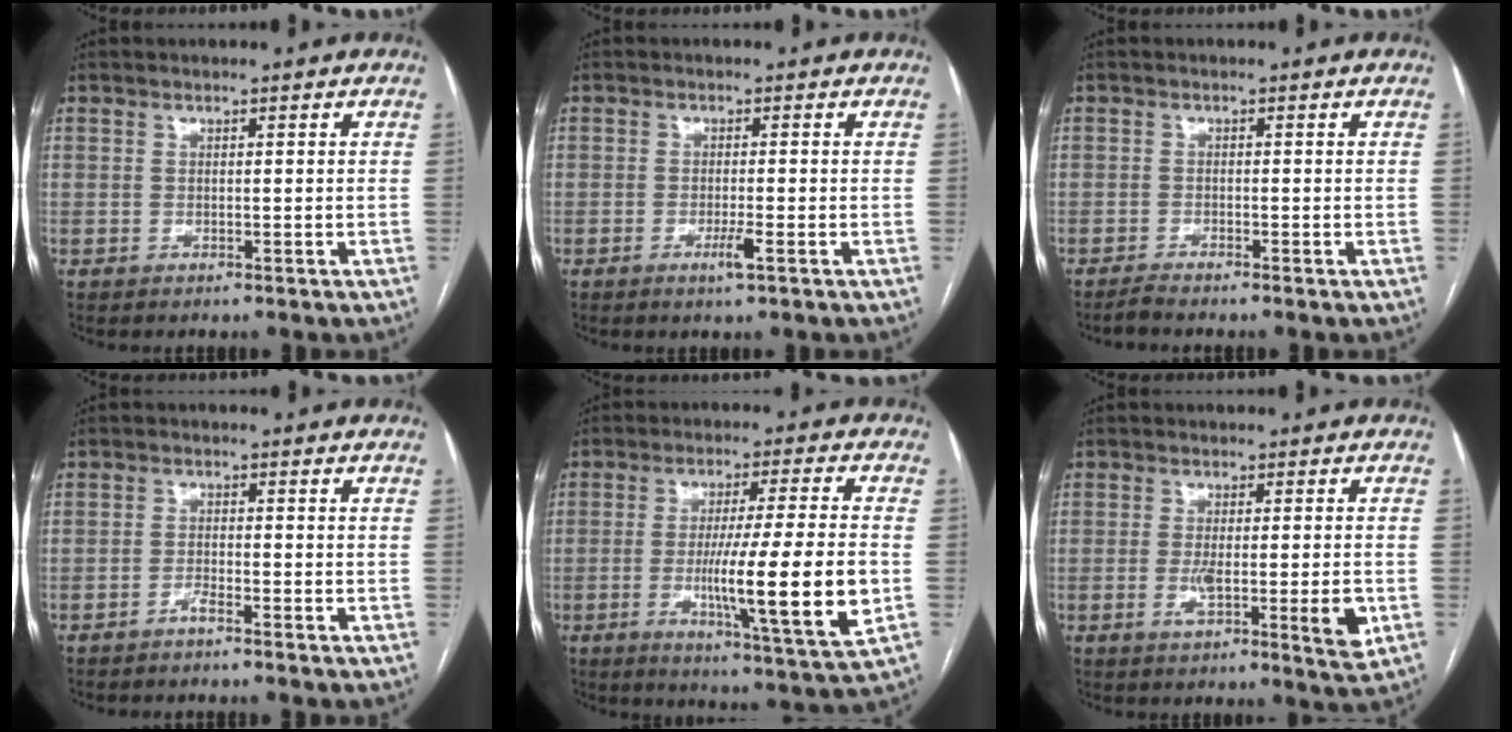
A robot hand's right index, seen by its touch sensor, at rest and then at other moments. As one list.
[{"total": 2.4, "force": [-1.2, -0.2, 2.1], "torque": [-0.037, -0.006, -0.021]}, {"total": 1.5, "force": [-1.4, -0.4, 0.3], "torque": [-0.014, -0.005, -0.029]}, {"total": 1.5, "force": [-1.2, -0.1, 0.8], "torque": [-0.018, 0.001, -0.024]}, {"total": 16.3, "force": [-3.1, -0.7, 16.0], "torque": [-0.265, -0.027, -0.054]}, {"total": 7.8, "force": [-2.0, 1.1, 7.5], "torque": [-0.110, -0.013, -0.030]}]